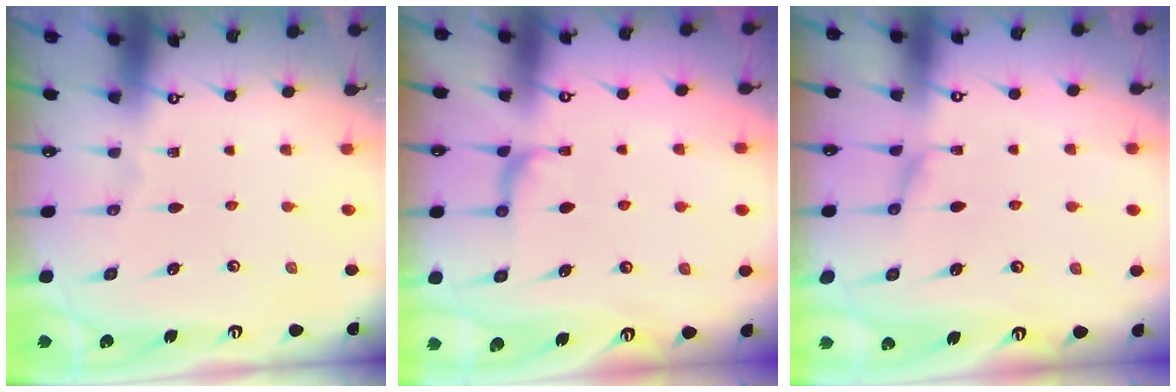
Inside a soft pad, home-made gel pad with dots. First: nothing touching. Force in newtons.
{"total": 2.9, "press": 2.7, "slide": 0.9}
{"total": 1.2, "press": 0.9, "slide": 0.8}